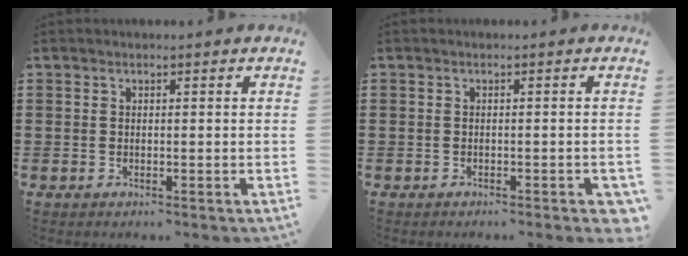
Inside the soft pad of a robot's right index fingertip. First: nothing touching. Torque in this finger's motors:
{"motor_torque": [1.87, -0.26, 1.06, 0.01]}